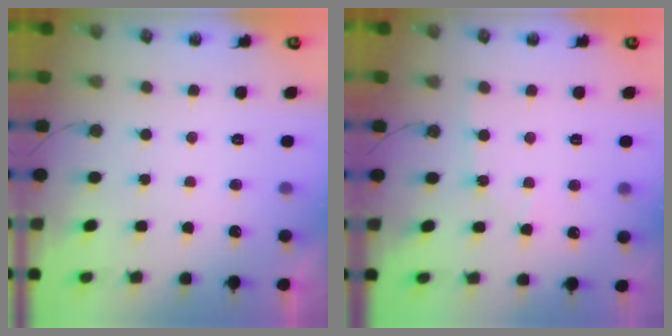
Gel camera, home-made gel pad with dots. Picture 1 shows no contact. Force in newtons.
{"total": 3.5, "press": 3.5, "slide": 0.6}